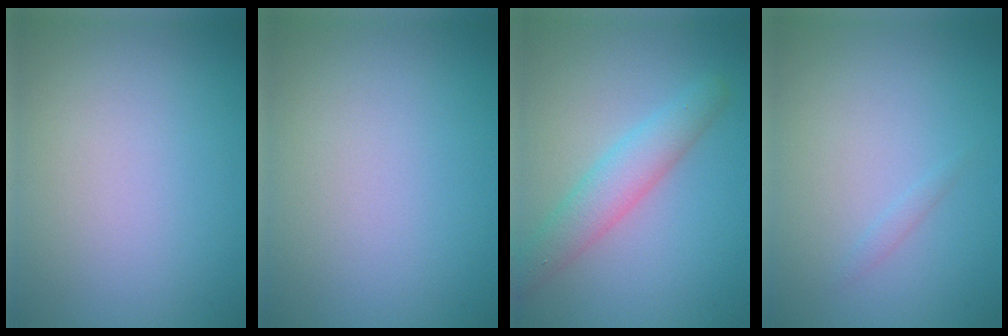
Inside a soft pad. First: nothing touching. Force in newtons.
{"total": 0.0}
{"total": 3.7, "press": 3.7, "slide": 0.1}
{"total": 0.5, "press": 0.5, "slide": 0.0}